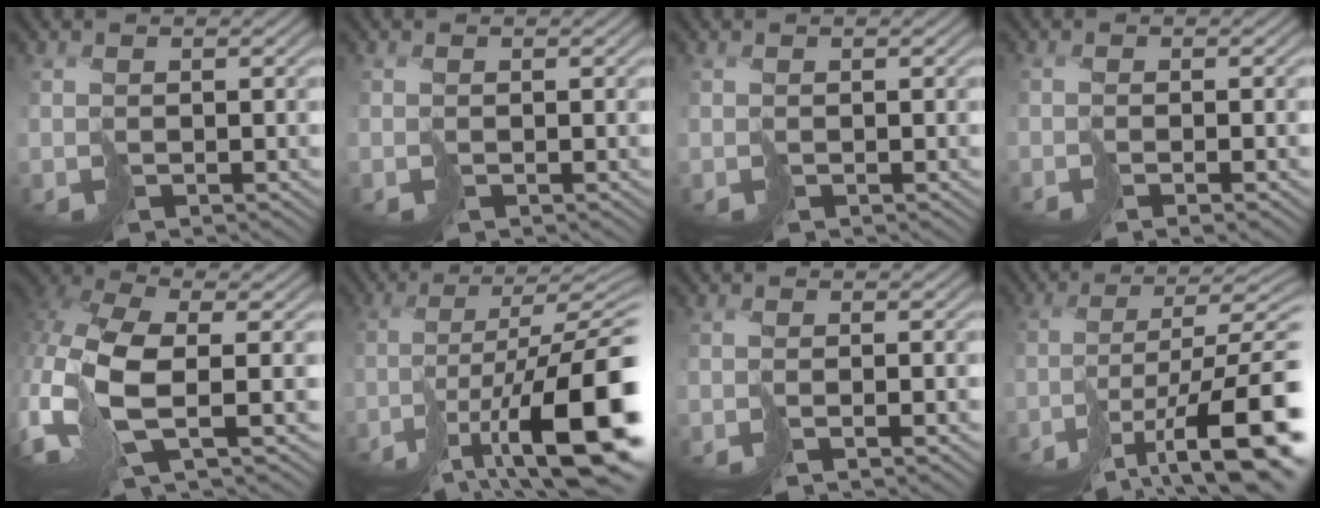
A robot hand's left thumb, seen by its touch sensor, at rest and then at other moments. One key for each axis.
{"total": 0.0}
{"total": 0.0}
{"total": 2.0, "fx": -1.4, "fy": -0.1, "fz": 1.5, "tx": -0.018, "ty": 0.002, "tz": -0.023}
{"total": 10.9, "fx": -2.4, "fy": 4.3, "fz": 9.7, "tx": -0.238, "ty": -0.014, "tz": -0.053}
{"total": 16.5, "fx": -7.1, "fy": 4.4, "fz": 14.3, "tx": -0.229, "ty": -0.012, "tz": -0.118}
{"total": 1.8, "fx": -1.3, "fy": -0.4, "fz": 1.2, "tx": -0.012, "ty": 0.003, "tz": -0.026}
{"total": 15.9, "fx": -8.2, "fy": 4.3, "fz": 12.9, "tx": -0.201, "ty": -0.009, "tz": -0.132}